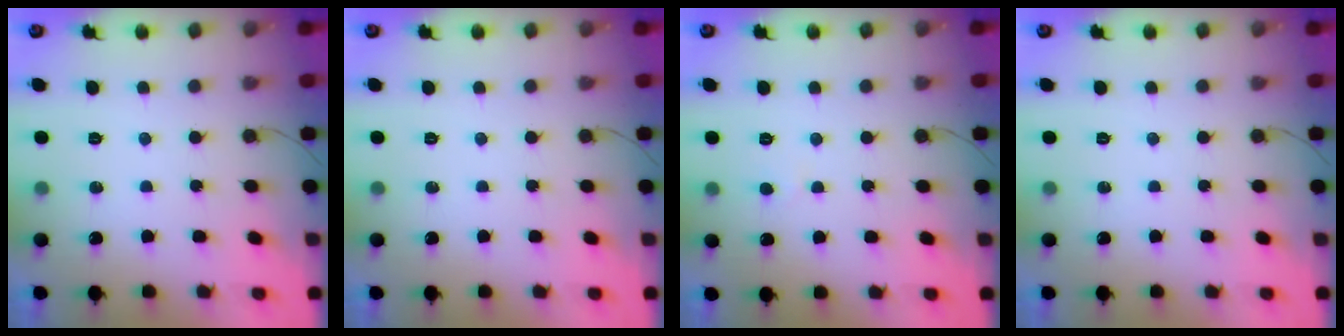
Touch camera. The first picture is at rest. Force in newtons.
{"total": 0.0}
{"total": 1.8, "press": 1.8, "slide": 0.2}
{"total": 0.0}